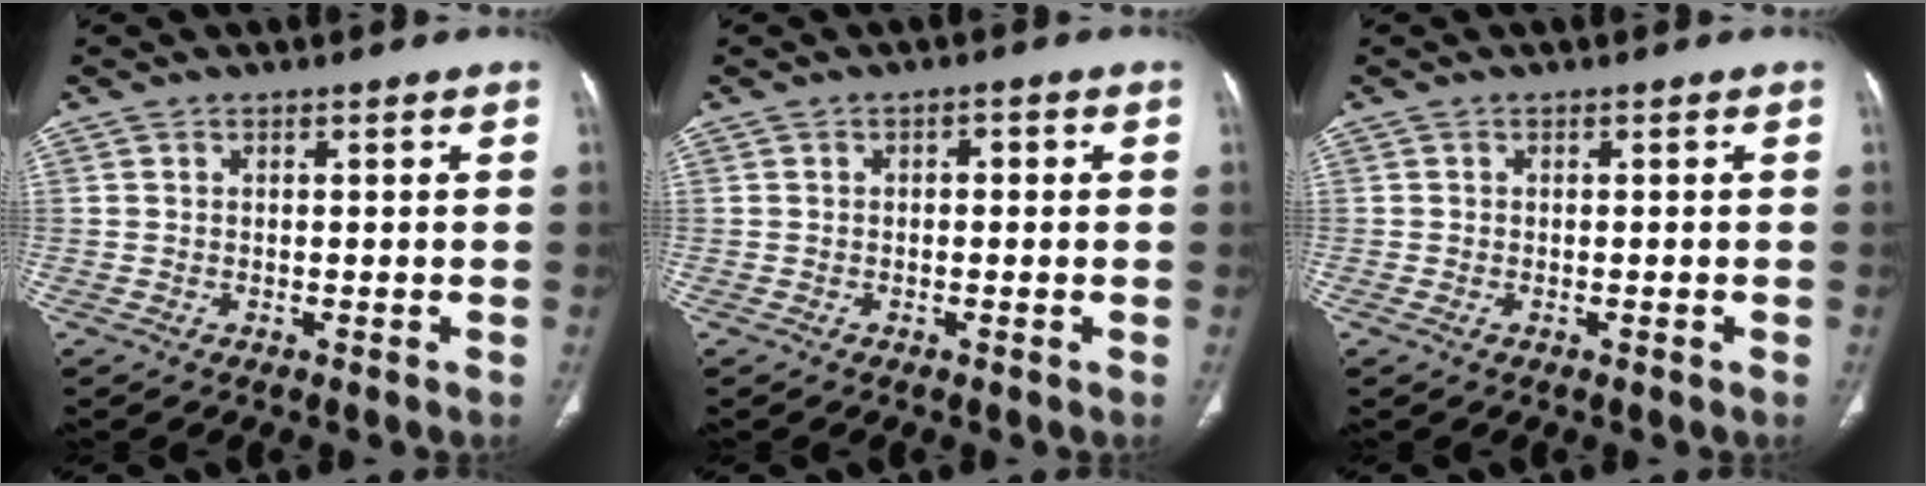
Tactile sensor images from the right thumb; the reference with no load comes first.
{"total": 1.5, "force": [0.1, 1.0, 1.1], "torque": [-0.011, 0.006, -0.002]}
{"total": 0.7, "force": [-0.3, 0.3, 0.6], "torque": [-0.013, 0.006, -0.001]}